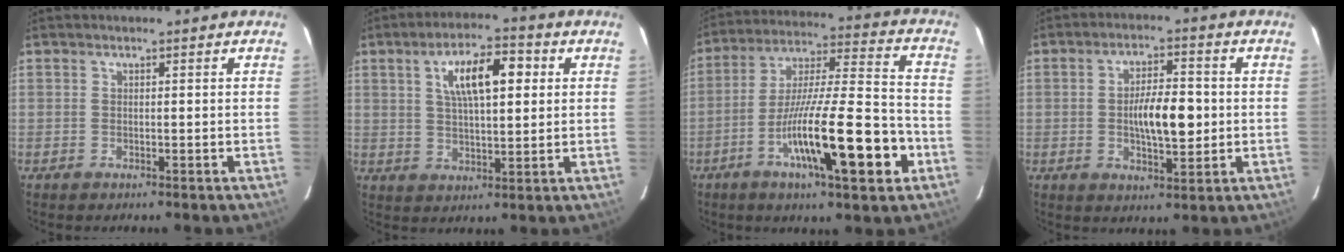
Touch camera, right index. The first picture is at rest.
{"total": 9.9, "force": [3.0, 3.0, 9.0], "torque": [-0.159, 0.021, 0.052]}
{"total": 19.3, "force": [-7.5, 2.0, 17.6], "torque": [-0.295, -0.007, -0.120]}
{"total": 8.3, "force": [-0.4, 2.6, 7.9], "torque": [-0.139, 0.006, -0.005]}